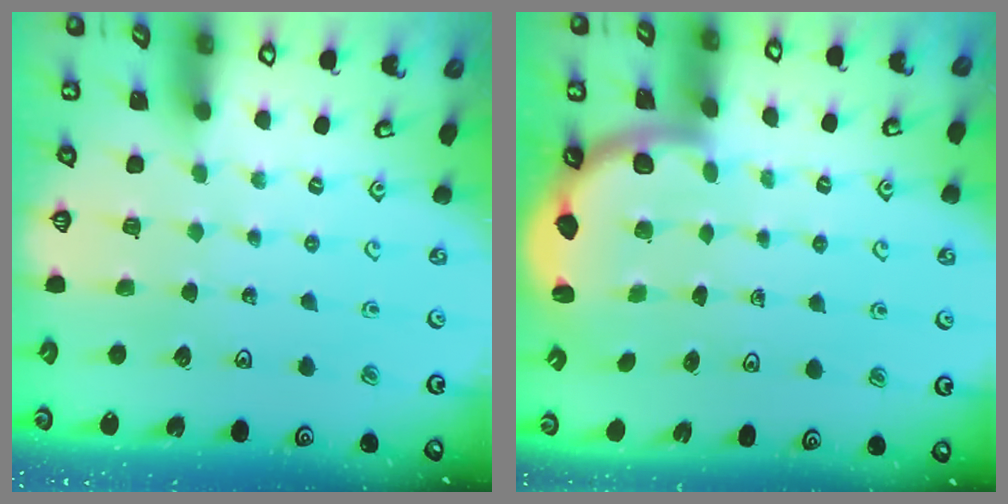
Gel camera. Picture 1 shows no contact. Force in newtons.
{"total": 2.5, "press": 2.4, "slide": 0.7}